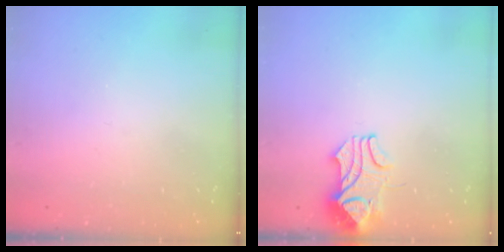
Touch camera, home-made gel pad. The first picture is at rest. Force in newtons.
{"total": 2.1, "press": 2.0, "slide": 0.8}